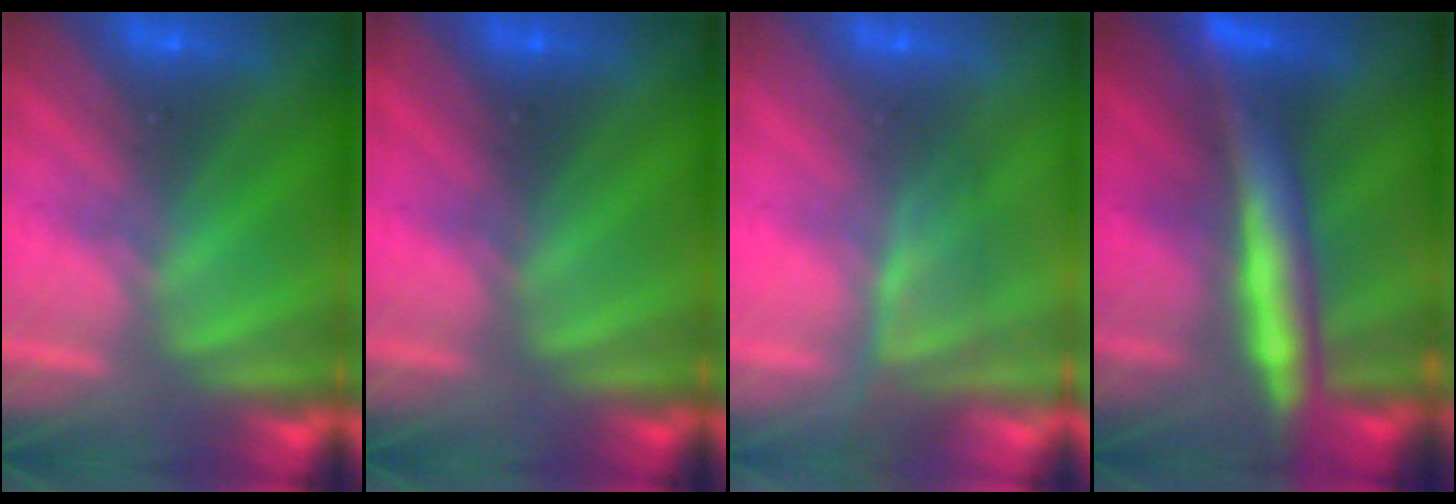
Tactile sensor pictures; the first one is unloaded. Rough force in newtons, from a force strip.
{"total": 2.2}
{"total": 4.2}
{"total": 8.5}